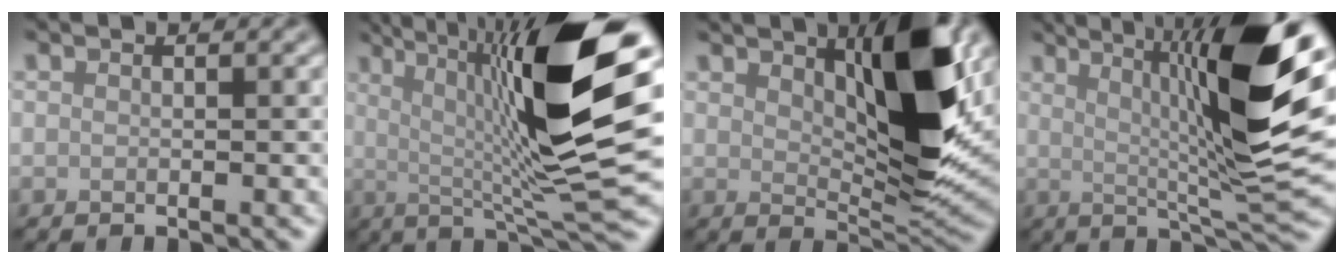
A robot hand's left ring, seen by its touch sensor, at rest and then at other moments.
{"total": 15.8, "force": [3.2, 3.3, 15.2], "torque": [-0.230, 0.012, 0.049]}
{"total": 9.4, "force": [3.2, 3.2, 8.2], "torque": [-0.132, -0.008, 0.055]}
{"total": 14.2, "force": [3.2, 2.7, 13.5], "torque": [-0.194, 0.013, 0.047]}